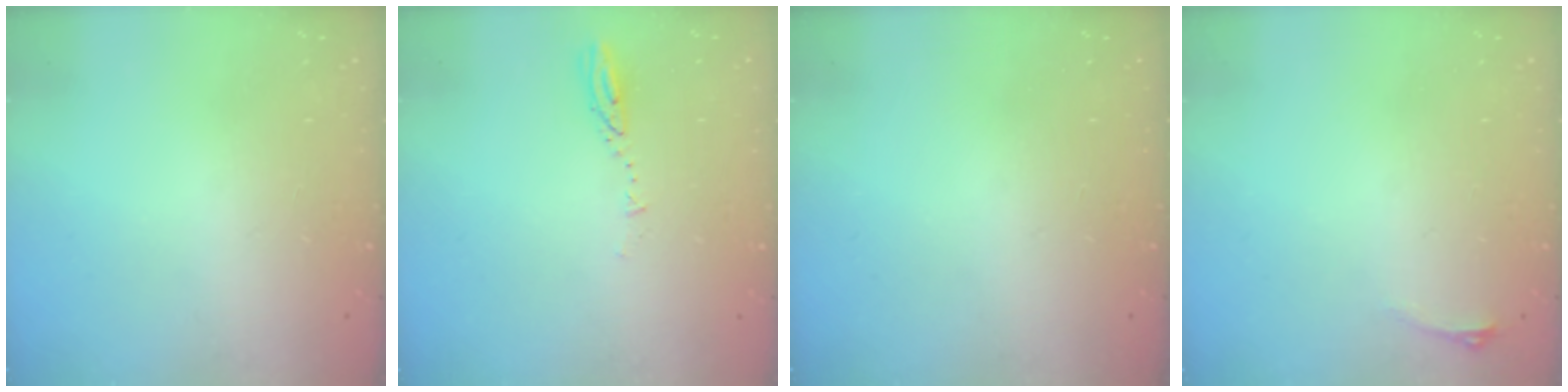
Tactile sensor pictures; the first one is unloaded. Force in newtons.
{"total": 3.2, "press": 3.2, "slide": 0.3}
{"total": 0.0}
{"total": 2.9, "press": 2.6, "slide": 1.5}